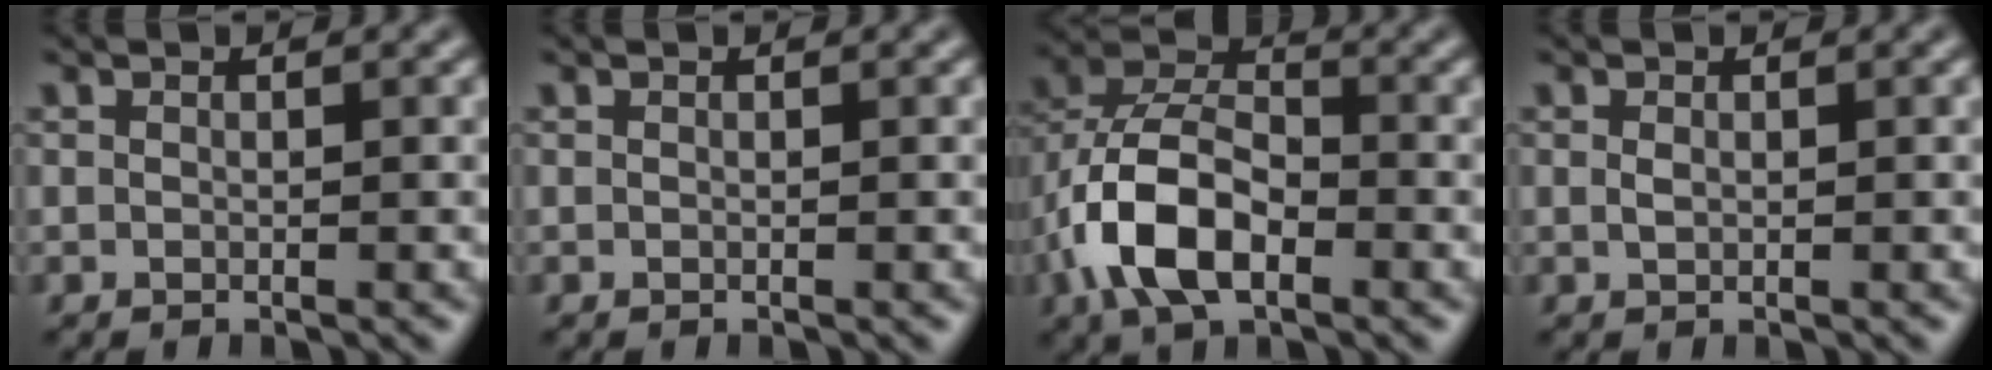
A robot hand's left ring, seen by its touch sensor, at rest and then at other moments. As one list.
[{"total": 0.0}, {"total": 8.5, "force": [-3.2, 4.6, 6.4], "torque": [-0.131, 0.009, -0.071]}, {"total": 0.6, "force": [0.1, 0.4, 0.5], "torque": [-0.012, 0.000, 0.002]}]